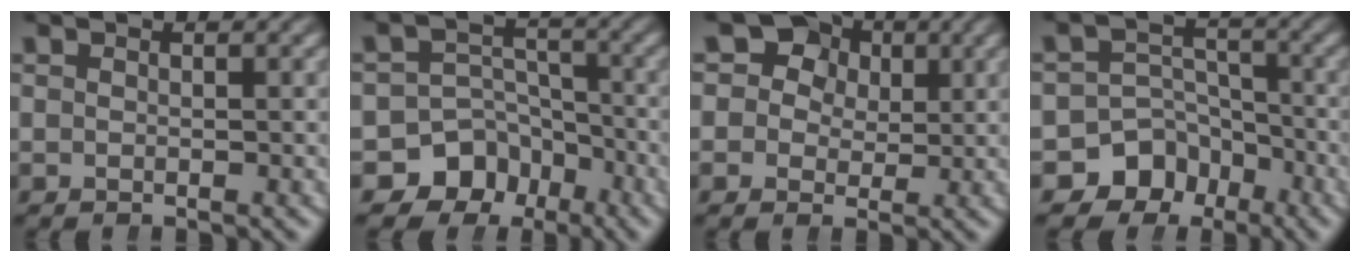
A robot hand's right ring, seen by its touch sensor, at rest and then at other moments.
{"total": 11.3, "force": [-5.4, 9.4, 3.4], "torque": [-0.048, -0.034, -0.087]}
{"total": 10.7, "force": [2.8, 9.2, 4.6], "torque": [-0.084, 0.008, 0.028]}
{"total": 10.2, "force": [-5.0, 8.4, 2.9], "torque": [-0.041, -0.029, -0.083]}